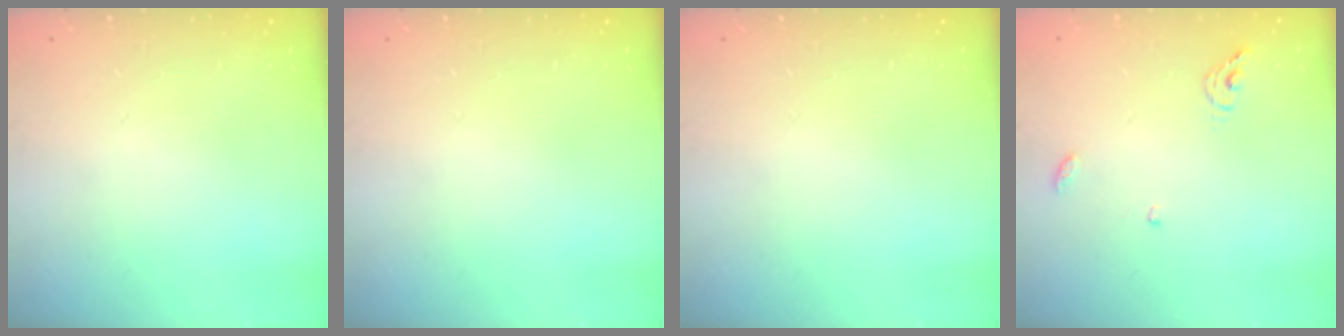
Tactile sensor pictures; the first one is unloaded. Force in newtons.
{"total": 0.0}
{"total": 0.0}
{"total": 6.4, "press": 6.4, "slide": 0.1}